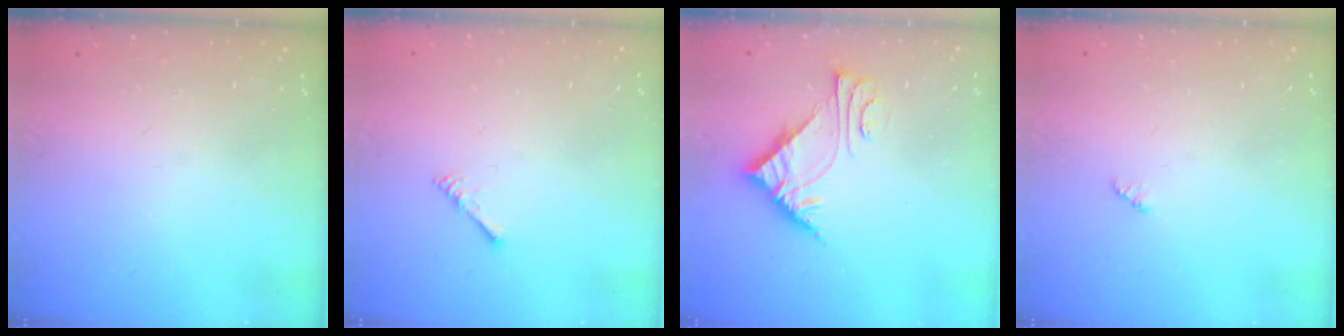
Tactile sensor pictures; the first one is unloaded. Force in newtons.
{"total": 1.6, "press": 1.6, "slide": 0.4}
{"total": 6.9, "press": 6.8, "slide": 0.5}
{"total": 1.3, "press": 1.3, "slide": 0.2}